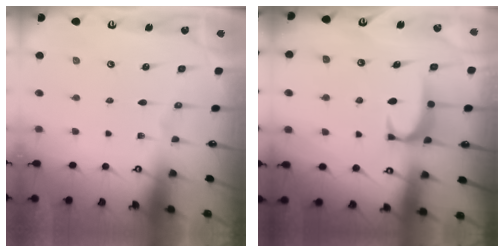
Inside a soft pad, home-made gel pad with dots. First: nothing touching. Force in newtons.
{"total": 1.6, "press": 1.6, "slide": 0.5}